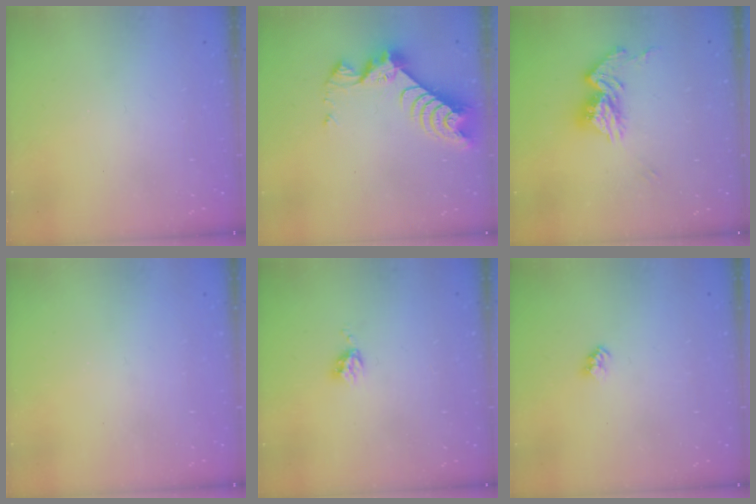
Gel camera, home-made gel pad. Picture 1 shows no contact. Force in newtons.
{"total": 9.3, "press": 9.2, "slide": 0.8}
{"total": 13.6, "press": 13.5, "slide": 1.3}
{"total": 0.0}
{"total": 4.2, "press": 4.1, "slide": 0.4}
{"total": 2.4, "press": 2.4, "slide": 0.2}